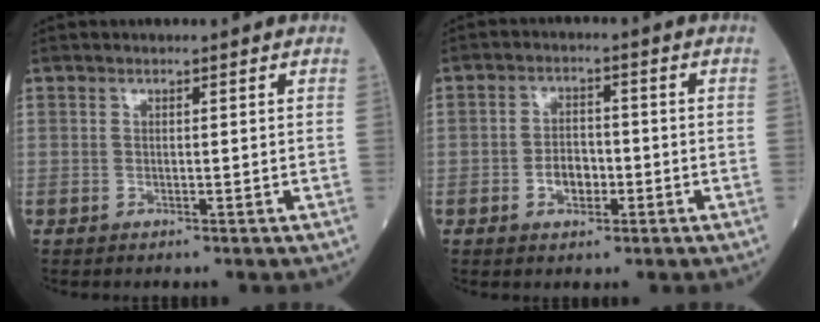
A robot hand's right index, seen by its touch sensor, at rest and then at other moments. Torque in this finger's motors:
{"motor_torque": [0.21, -0.02, 0.11, 0.02]}